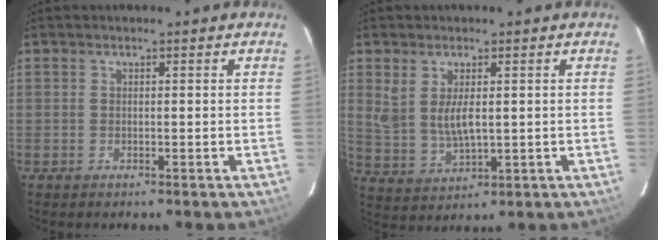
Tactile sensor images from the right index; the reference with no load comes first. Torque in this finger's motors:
{"motor_torque": [0.21, 0.25, 0.03, 0.08]}